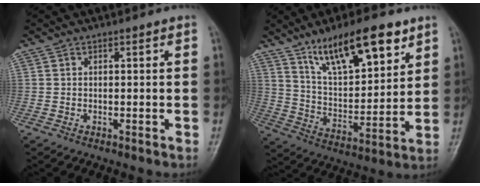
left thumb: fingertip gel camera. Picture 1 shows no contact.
{"total": 17.1, "force": [10.7, 6.0, 11.9], "torque": [-0.166, -0.048, 0.193]}